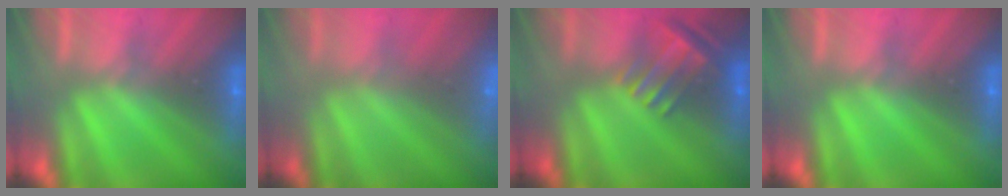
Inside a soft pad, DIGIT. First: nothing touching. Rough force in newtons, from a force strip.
{"total": 2.9}
{"total": 3.5}
{"total": 0.0}